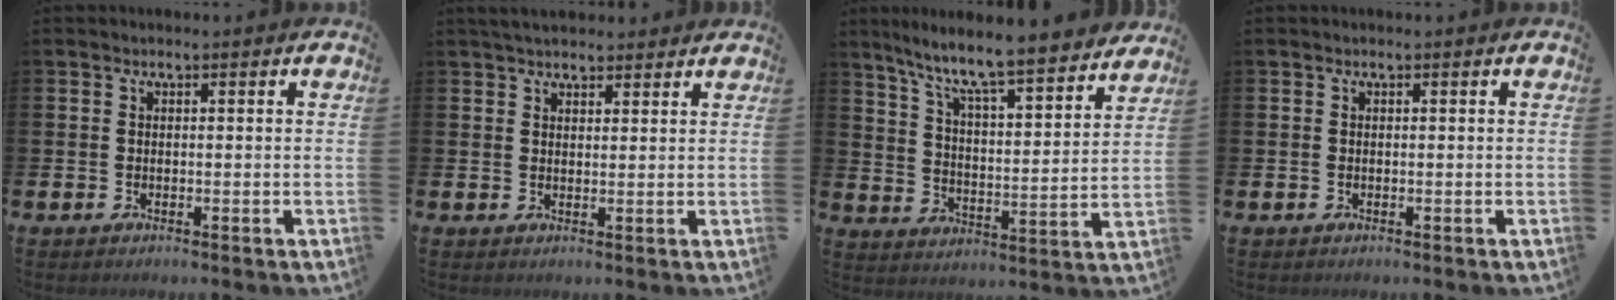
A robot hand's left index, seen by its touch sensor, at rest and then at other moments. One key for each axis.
{"total": 3.5, "fx": 3.3, "fy": 0.9, "fz": 0.8, "tx": -0.020, "ty": -0.007, "tz": 0.060}
{"total": 8.8, "fx": 8.2, "fy": 0.4, "fz": 3.3, "tx": -0.095, "ty": -0.066, "tz": 0.136}
{"total": 0.0}